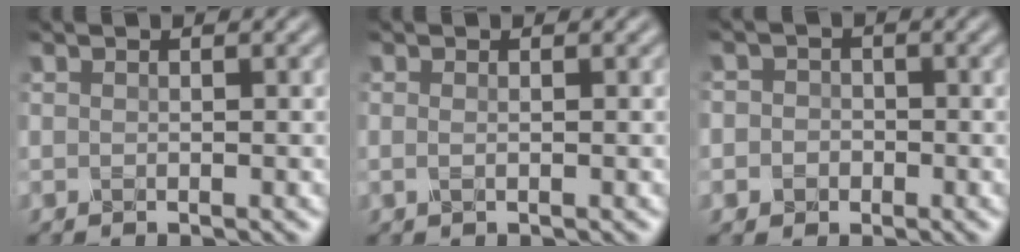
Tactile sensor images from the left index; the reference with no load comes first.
{"total": 0.6, "force": [0.0, 0.2, 0.6], "torque": [-0.014, -0.001, -0.001]}
{"total": 3.0, "force": [-0.4, 2.8, 0.8], "torque": [0.011, 0.012, -0.033]}